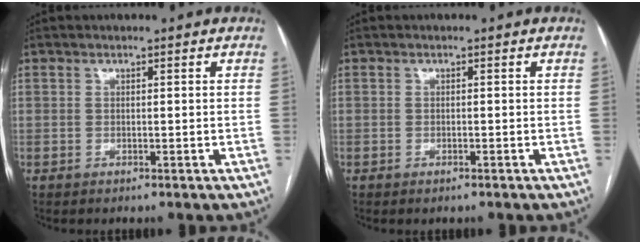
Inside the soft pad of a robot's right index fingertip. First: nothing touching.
{"total": 0.7, "force": [-0.5, 0.2, 0.4], "torque": [-0.008, -0.001, -0.005]}